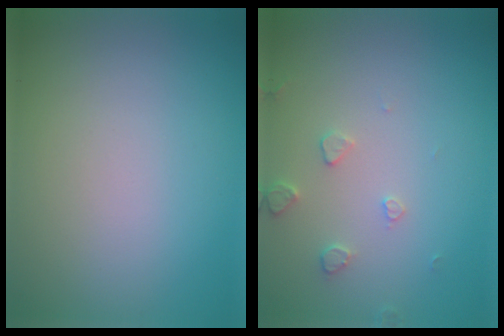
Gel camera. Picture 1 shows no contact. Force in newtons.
{"total": 1.5, "press": 1.5, "slide": 0.3}